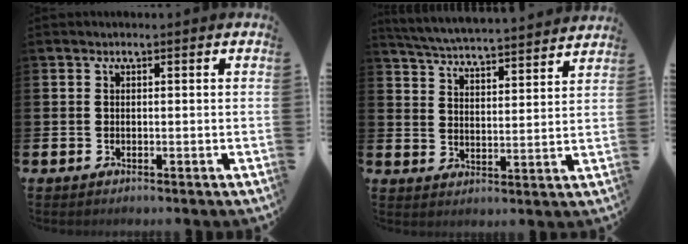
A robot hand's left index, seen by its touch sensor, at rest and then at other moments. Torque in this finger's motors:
{"motor_torque": [0.72, -1.16, 0.32, 0.13]}